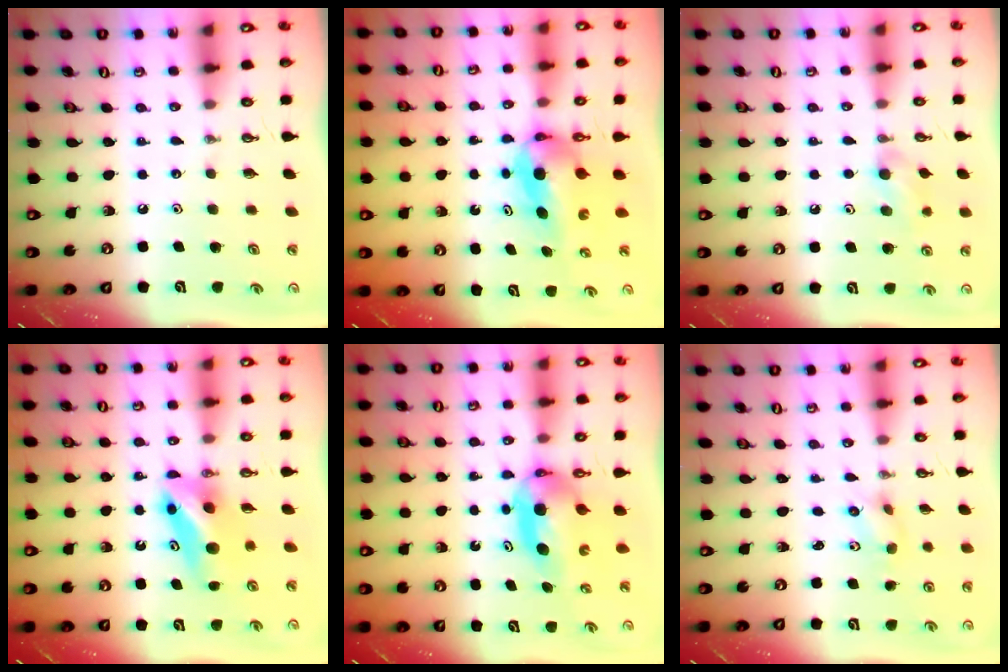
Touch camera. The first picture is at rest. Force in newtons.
{"total": 5.6, "press": 5.1, "slide": 2.3}
{"total": 7.7, "press": 7.6, "slide": 1.3}
{"total": 7.2, "press": 6.8, "slide": 2.2}
{"total": 6.4, "press": 6.0, "slide": 2.4}
{"total": 3.3, "press": 3.0, "slide": 1.4}